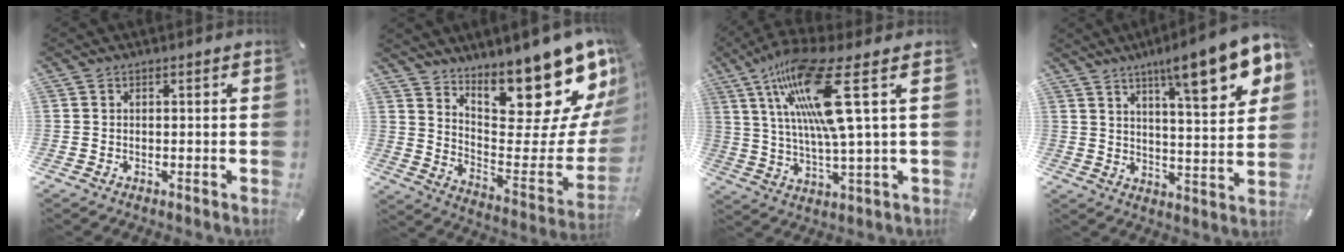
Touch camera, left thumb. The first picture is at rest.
{"total": 19.8, "force": [16.5, 5.5, 9.4], "torque": [-0.091, -0.156, 0.269]}
{"total": 18.5, "force": [7.2, 3.0, 16.7], "torque": [-0.341, -0.023, 0.106]}
{"total": 15.0, "force": [9.8, 3.2, 10.9], "torque": [-0.151, -0.060, 0.150]}